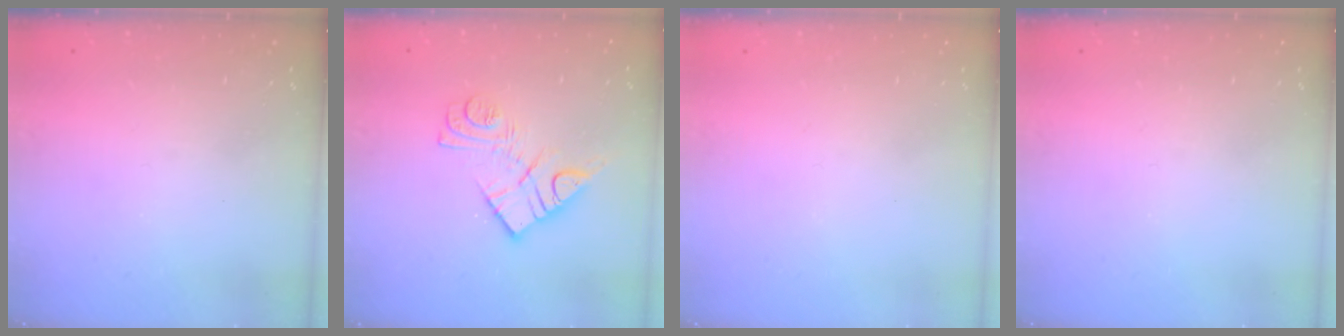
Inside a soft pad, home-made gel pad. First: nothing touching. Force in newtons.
{"total": 11.5, "press": 11.5, "slide": 0.6}
{"total": 1.7, "press": 1.6, "slide": 0.1}
{"total": 0.0}